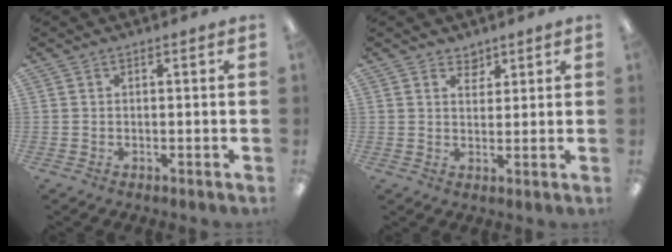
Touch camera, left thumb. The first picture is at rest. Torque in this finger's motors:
{"motor_torque": [-0.29, -0.22, -0.06, -0.12, -0.03]}